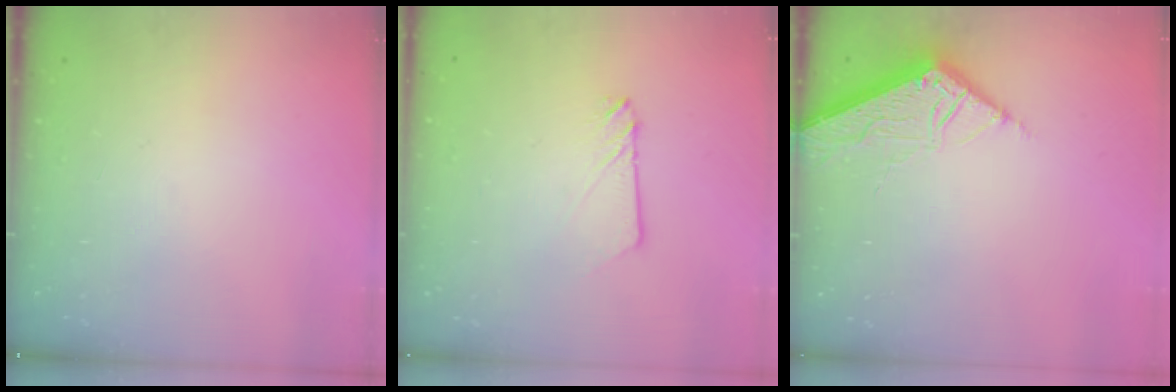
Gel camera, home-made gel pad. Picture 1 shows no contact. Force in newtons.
{"total": 2.3, "press": 2.3, "slide": 0.3}
{"total": 6.8, "press": 6.8, "slide": 0.7}